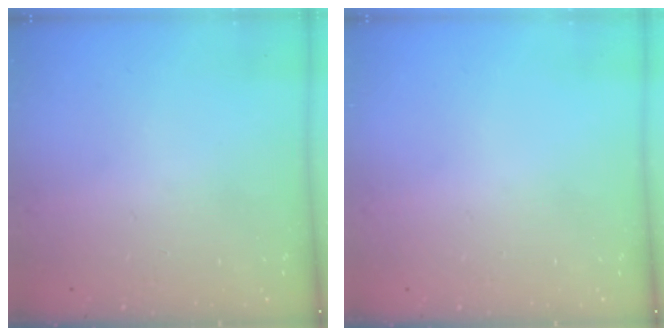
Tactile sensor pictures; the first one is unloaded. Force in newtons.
{"total": 0.0}